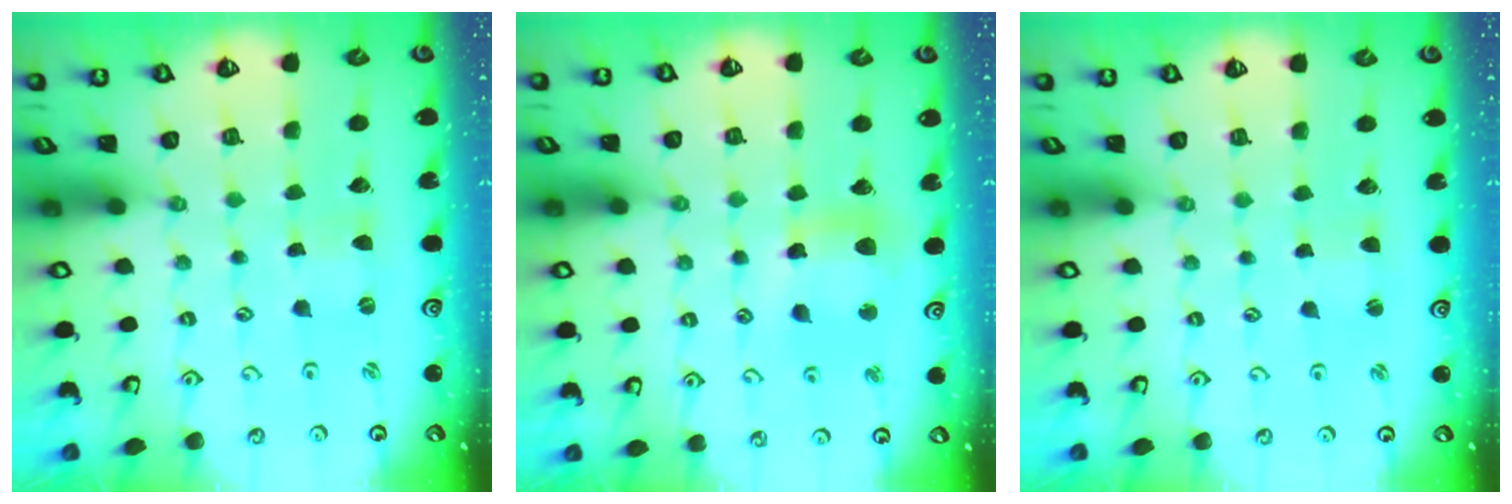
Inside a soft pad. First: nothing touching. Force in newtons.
{"total": 9.1, "press": 9.0, "slide": 1.4}
{"total": 1.3, "press": 1.3, "slide": 0.2}